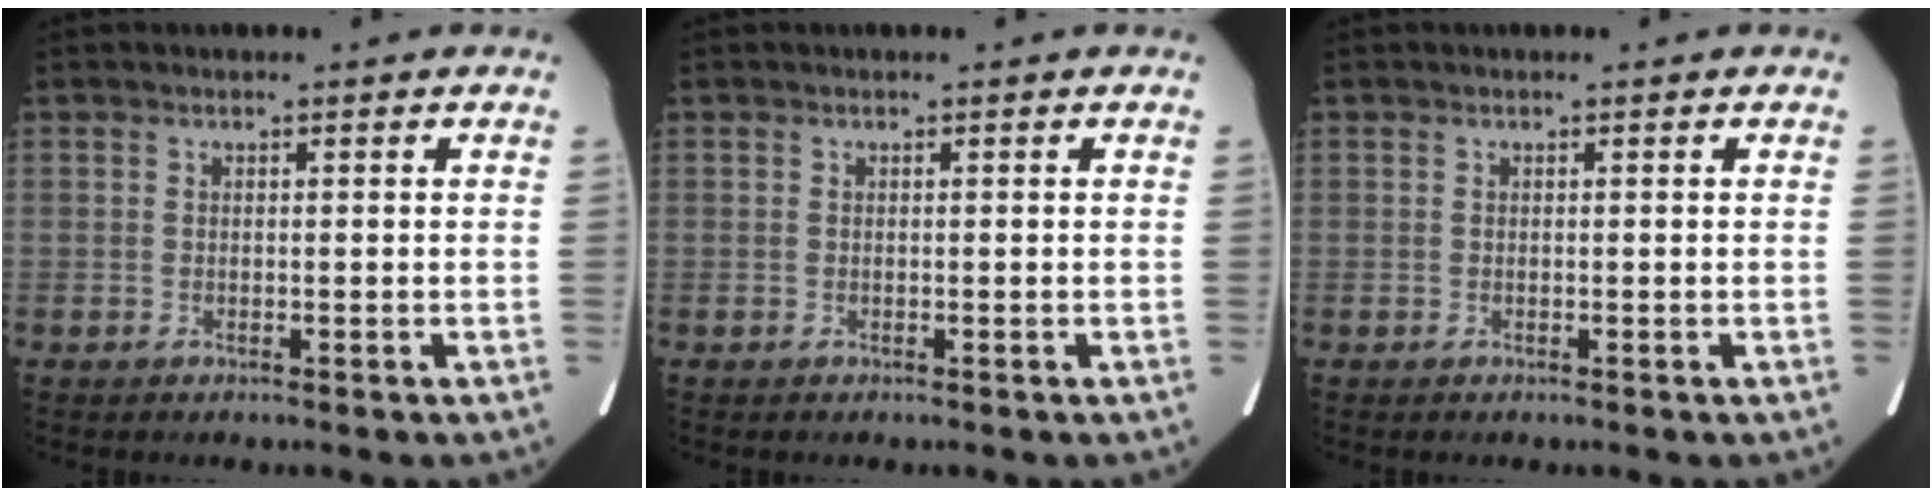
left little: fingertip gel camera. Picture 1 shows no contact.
{"total": 0.0}
{"total": 0.0}